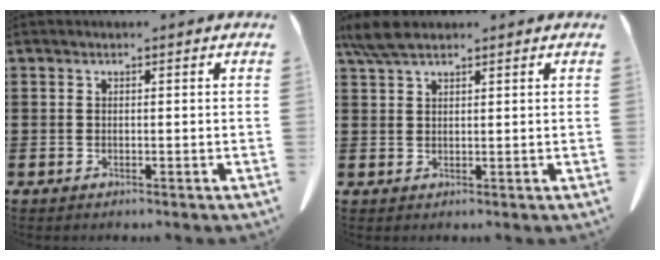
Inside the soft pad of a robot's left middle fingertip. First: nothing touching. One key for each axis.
{"total": 4.3, "fx": 3.1, "fy": 1.2, "fz": 2.7, "tx": -0.067, "ty": 0.000, "tz": 0.055}